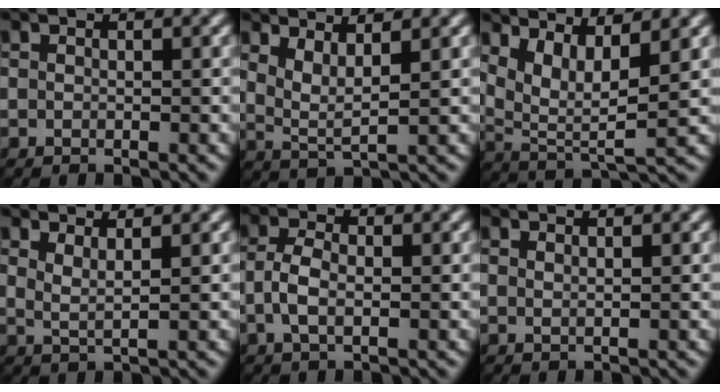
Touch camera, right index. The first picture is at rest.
{"total": 2.2, "force": [1.5, 0.4, 1.6], "torque": [-0.033, -0.002, 0.039]}
{"total": 4.7, "force": [2.6, 1.5, 3.7], "torque": [-0.079, -0.005, 0.064]}
{"total": 1.4, "force": [1.0, 0.2, 0.9], "torque": [-0.012, -0.001, 0.025]}
{"total": 2.1, "force": [-0.8, 0.9, 1.7], "torque": [-0.040, 0.008, -0.011]}
{"total": 0.7, "force": [0.7, 0.1, 0.2], "torque": [0.004, 0.001, 0.007]}